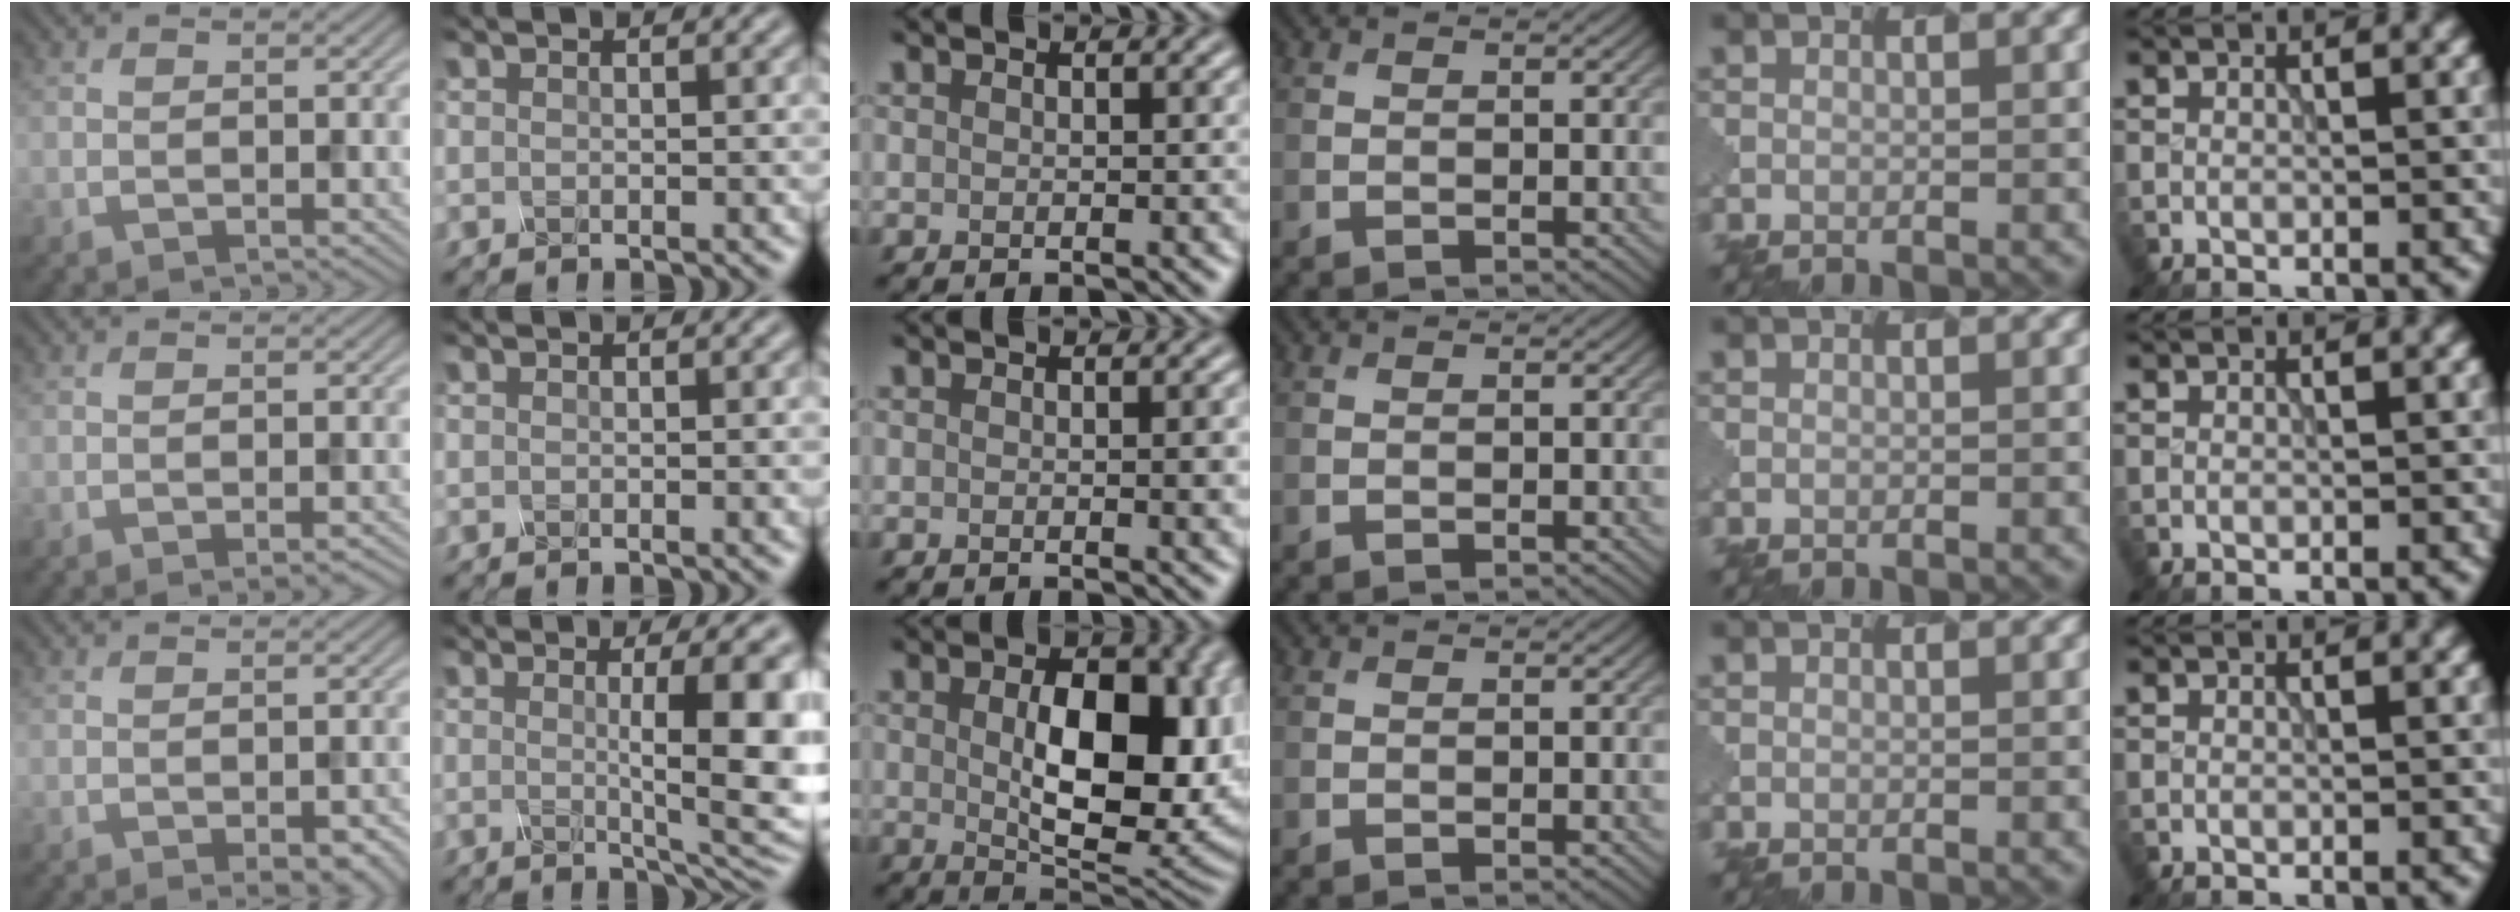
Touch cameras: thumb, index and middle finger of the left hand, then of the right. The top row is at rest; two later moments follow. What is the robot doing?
{"motion": "screw", "object": "spray bottle"}